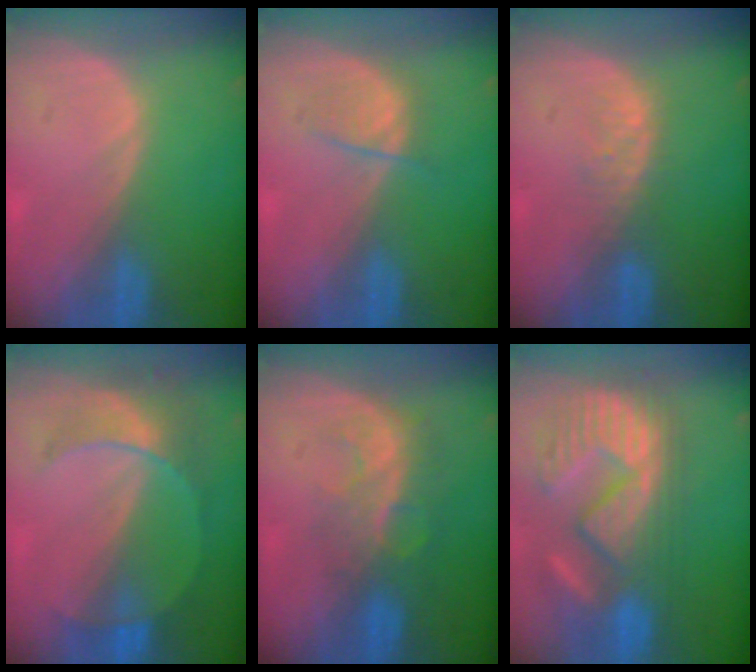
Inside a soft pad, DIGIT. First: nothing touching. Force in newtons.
{"total": 2.6, "press": 2.5, "slide": 0.5}
{"total": 2.8, "press": 2.8, "slide": 0.3}
{"total": 7.6, "press": 6.8, "slide": 3.5}
{"total": 8.2, "press": 7.0, "slide": 4.3}
{"total": 12.3, "press": 11.6, "slide": 4.0}